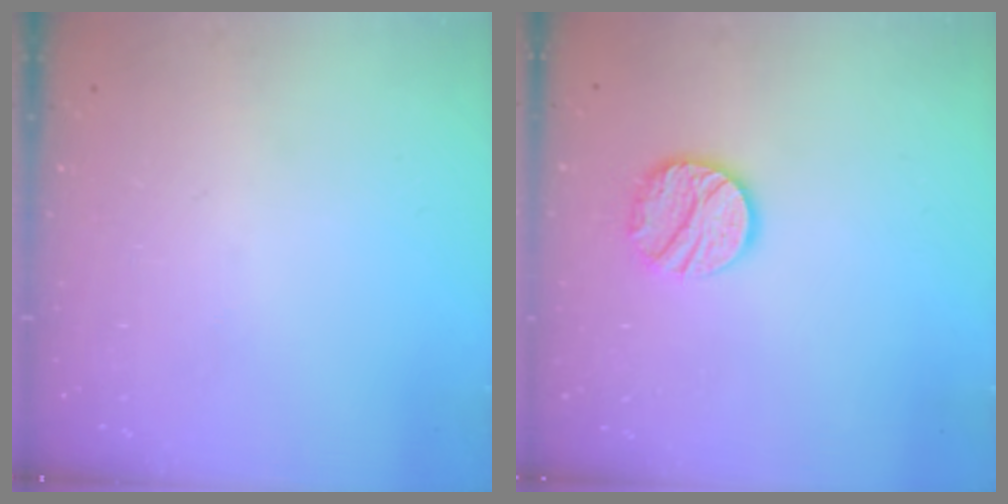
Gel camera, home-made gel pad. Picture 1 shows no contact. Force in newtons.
{"total": 12.2, "press": 12.1, "slide": 1.0}